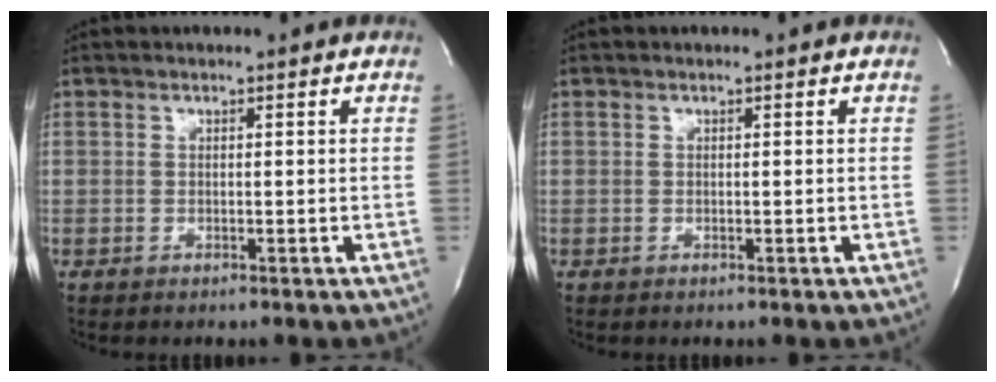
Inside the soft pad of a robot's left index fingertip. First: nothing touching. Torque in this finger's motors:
{"motor_torque": [0.02, 0.00, 0.00, 0.00]}